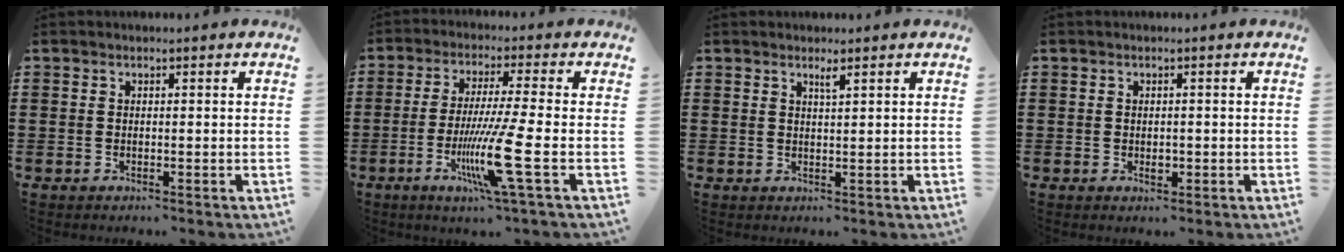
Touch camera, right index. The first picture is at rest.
{"total": 11.3, "force": [-3.4, -0.3, 10.7], "torque": [-0.212, -0.025, -0.067]}
{"total": 1.3, "force": [1.0, 0.0, 0.9], "torque": [-0.019, -0.002, 0.018]}
{"total": 1.2, "force": [-0.2, 0.8, 0.9], "torque": [-0.017, 0.002, -0.004]}